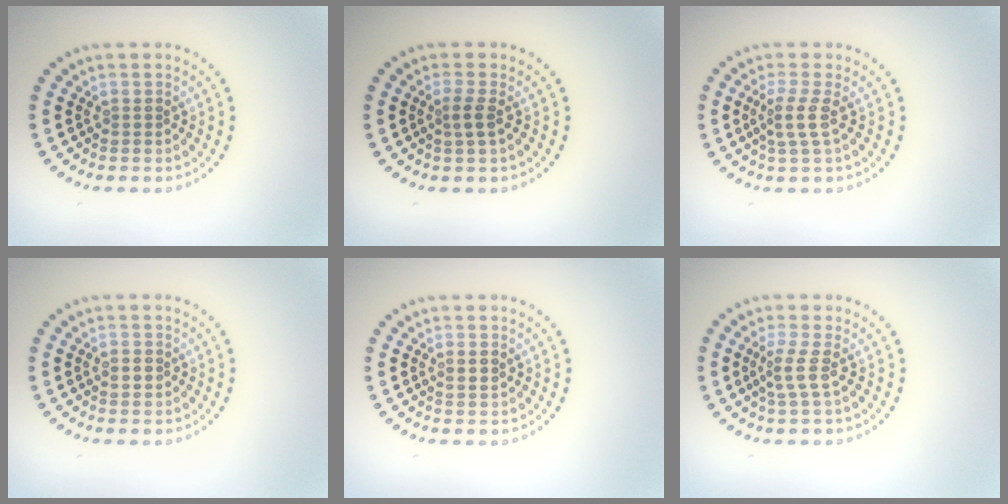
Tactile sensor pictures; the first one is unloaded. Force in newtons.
{"total": 1.4, "press": 1.1, "slide": 0.9}
{"total": 2.1, "press": 1.6, "slide": 1.4}
{"total": 1.1, "press": 1.1, "slide": 0.1}
{"total": 1.3, "press": 1.2, "slide": 0.3}
{"total": 2.1, "press": 1.5, "slide": 1.4}